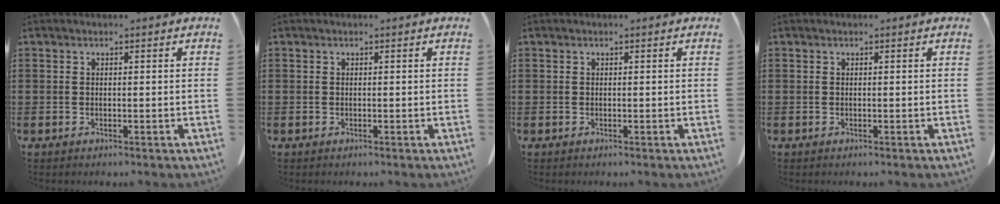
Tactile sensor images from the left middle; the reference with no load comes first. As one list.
[{"total": 0.0}, {"total": 0.0}, {"total": 0.0}]